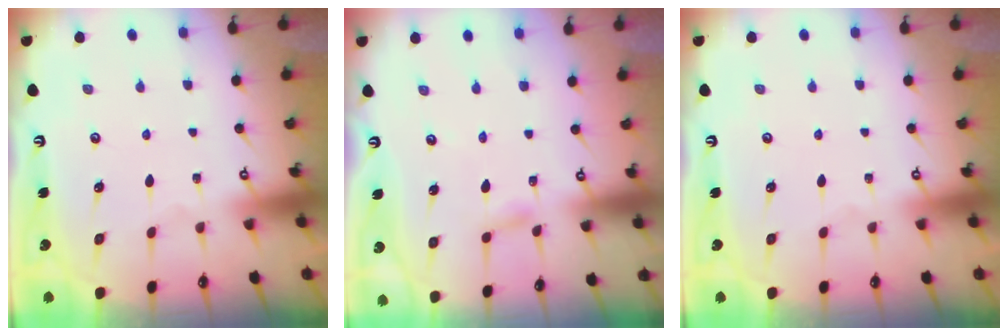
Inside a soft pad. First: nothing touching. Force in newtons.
{"total": 3.0, "press": 2.9, "slide": 0.4}
{"total": 0.0}